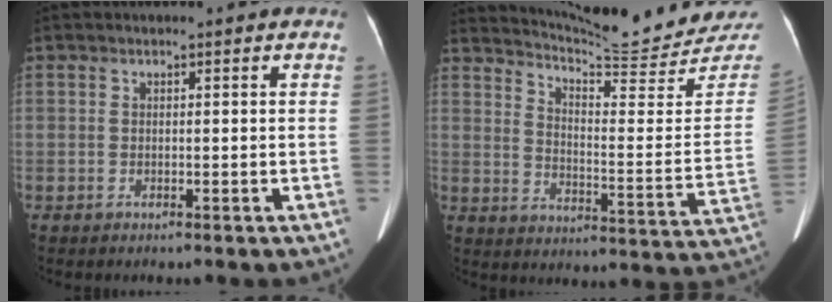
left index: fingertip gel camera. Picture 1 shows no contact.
{"total": 20.7, "force": [20.2, -0.1, 4.5], "torque": [-0.078, -0.114, 0.262]}